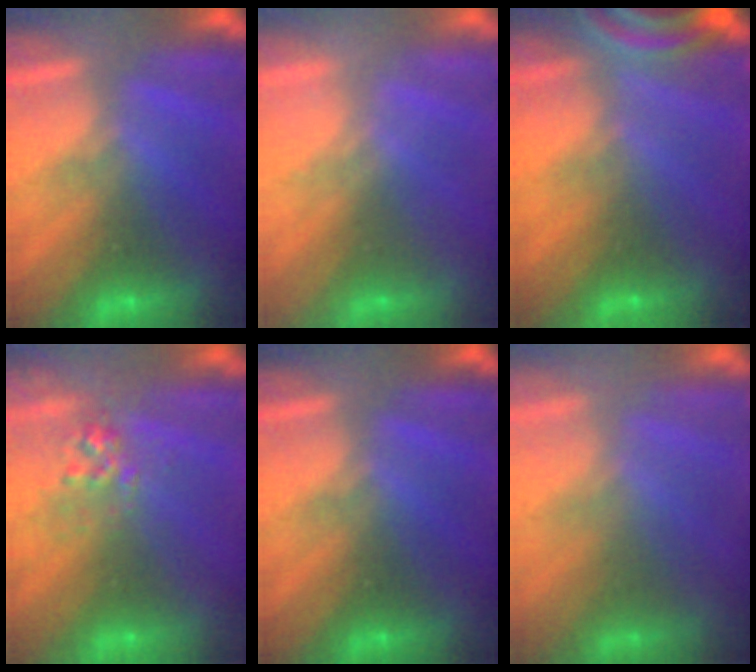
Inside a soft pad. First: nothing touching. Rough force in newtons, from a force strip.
{"total": 2.1}
{"total": 7.0}
{"total": 2.9}
{"total": 0.0}
{"total": 2.0}